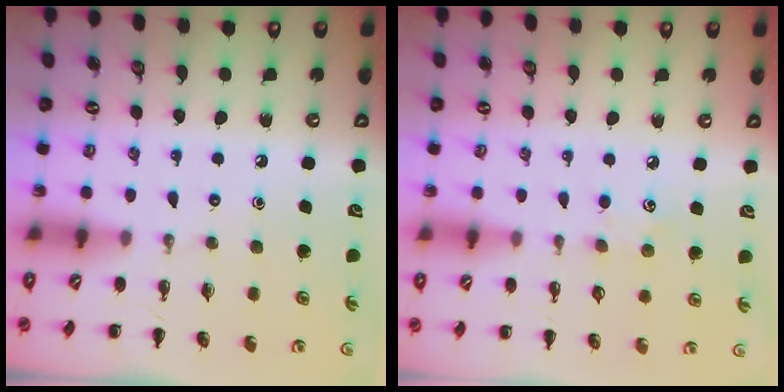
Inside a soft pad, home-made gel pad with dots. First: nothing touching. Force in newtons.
{"total": 4.3, "press": 4.2, "slide": 1.1}